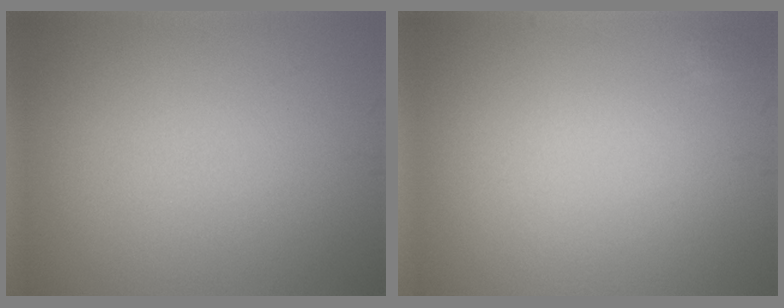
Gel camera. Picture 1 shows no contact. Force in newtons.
{"total": 0.0}